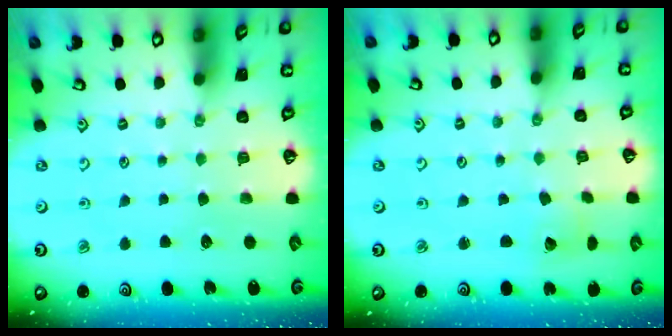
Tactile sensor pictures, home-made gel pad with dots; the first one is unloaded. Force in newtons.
{"total": 1.8, "press": 1.7, "slide": 0.3}